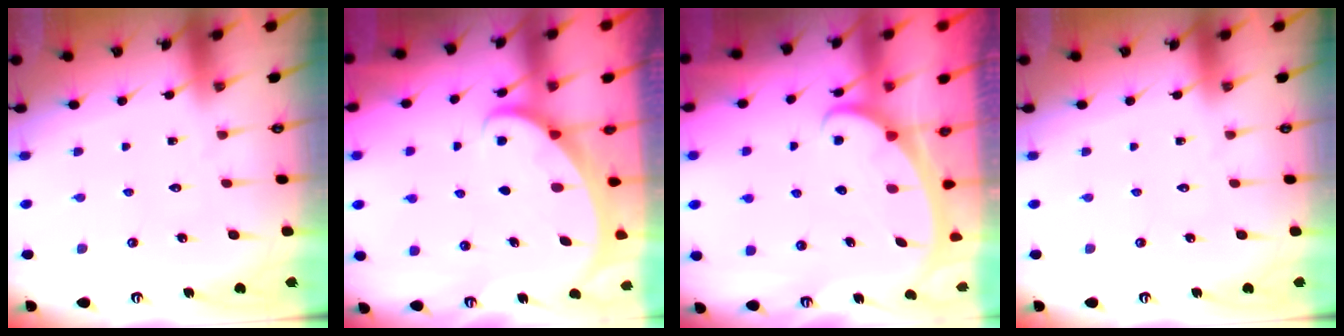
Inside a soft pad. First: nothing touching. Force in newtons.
{"total": 2.1, "press": 2.1, "slide": 0.2}
{"total": 2.4, "press": 2.4, "slide": 0.3}
{"total": 0.0}